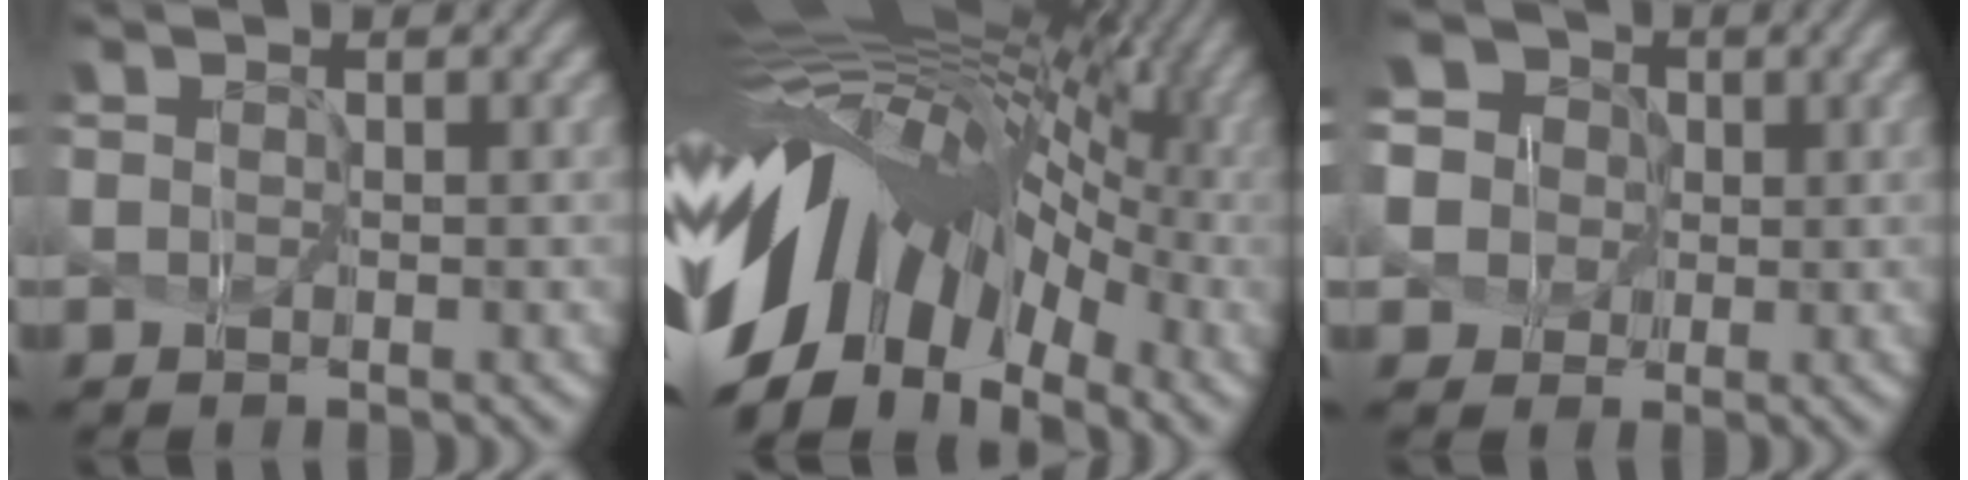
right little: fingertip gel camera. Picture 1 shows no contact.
{"total": 14.1, "force": [-1.4, 8.0, 11.6], "torque": [-0.222, 0.034, -0.023]}
{"total": 6.7, "force": [0.7, 6.3, 2.2], "torque": [-0.088, 0.023, -0.003]}